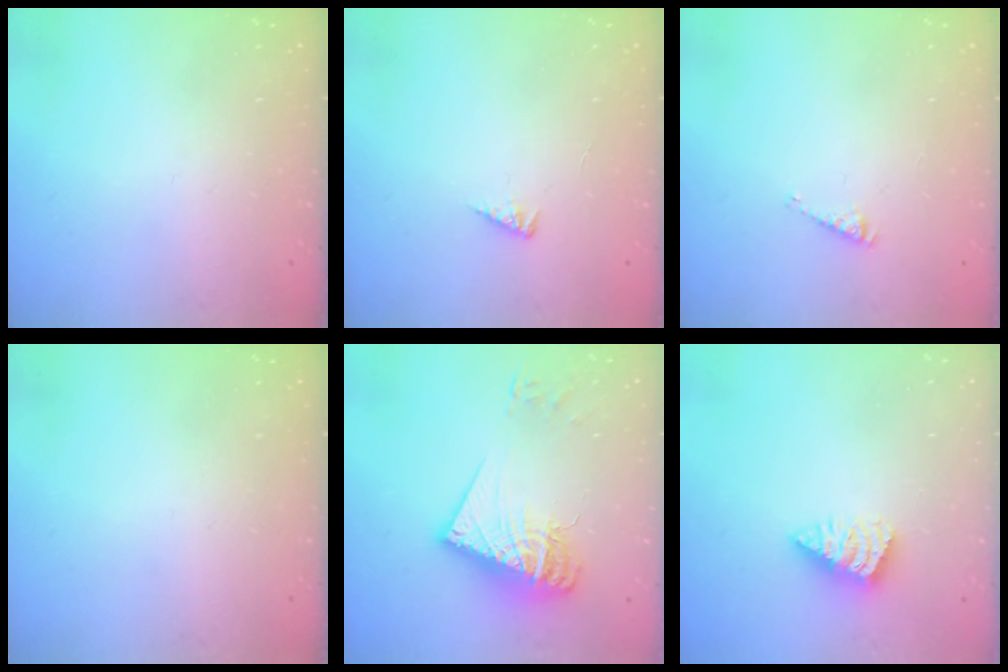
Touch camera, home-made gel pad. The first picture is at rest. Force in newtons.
{"total": 1.4, "press": 1.3, "slide": 0.3}
{"total": 2.9, "press": 2.9, "slide": 0.4}
{"total": 0.0}
{"total": 14.7, "press": 14.6, "slide": 1.2}
{"total": 2.8, "press": 2.7, "slide": 0.5}